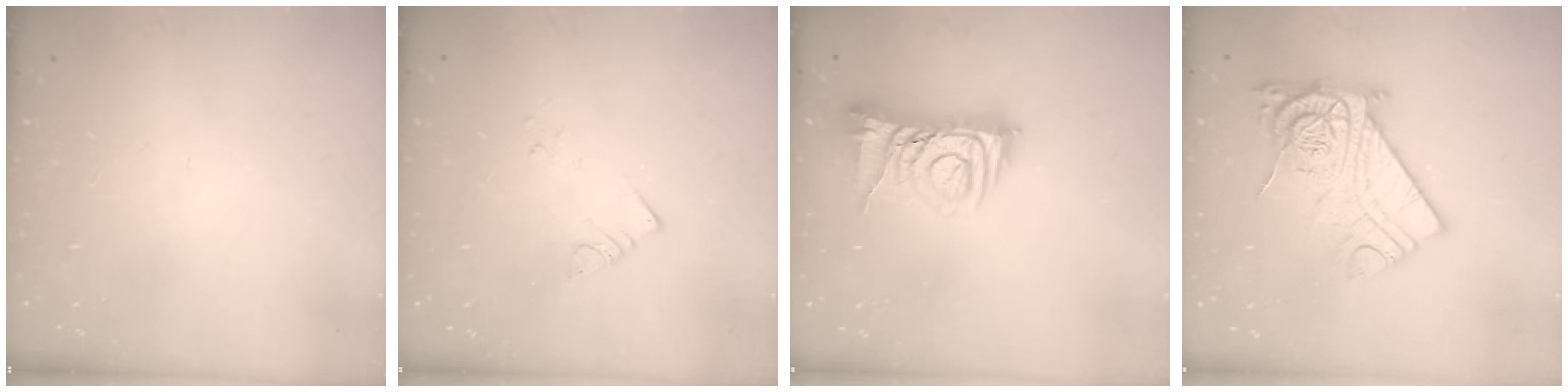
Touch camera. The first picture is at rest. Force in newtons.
{"total": 2.8, "press": 2.8, "slide": 0.2}
{"total": 9.9, "press": 9.8, "slide": 1.4}
{"total": 16.3, "press": 16.3, "slide": 1.3}